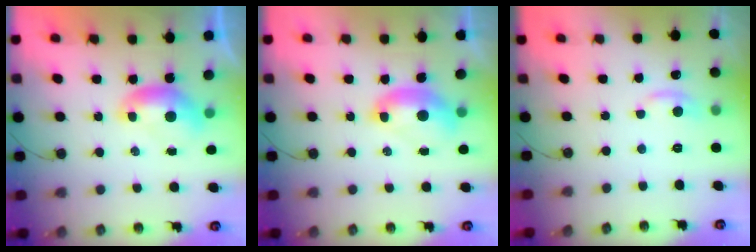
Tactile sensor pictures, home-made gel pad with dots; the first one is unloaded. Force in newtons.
{"total": 3.1, "press": 3.1, "slide": 0.6}
{"total": 0.7, "press": 0.1, "slide": 0.7}